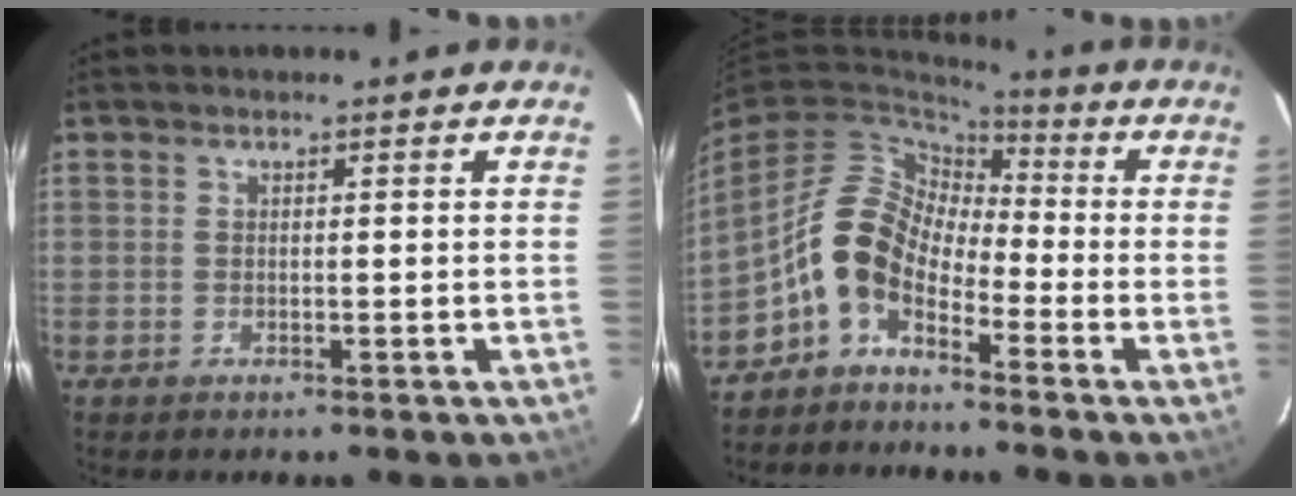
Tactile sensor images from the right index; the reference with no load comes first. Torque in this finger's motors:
{"motor_torque": [1.11, -1.03, 0.82, 0.19]}